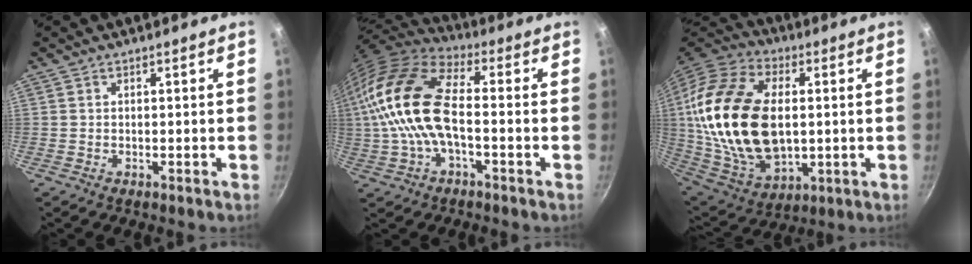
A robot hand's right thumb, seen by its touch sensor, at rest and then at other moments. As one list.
[{"total": 19.2, "force": [-0.6, 9.9, 16.5], "torque": [-0.326, 0.027, -0.024]}, {"total": 27.7, "force": [2.2, 17.0, 21.8], "torque": [-0.409, 0.000, 0.043]}]